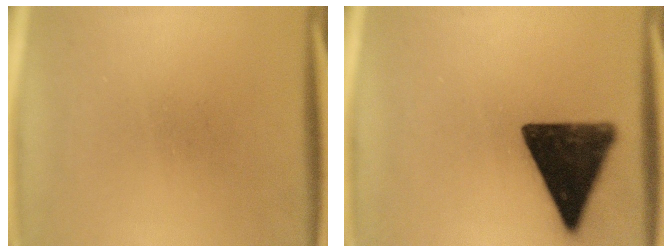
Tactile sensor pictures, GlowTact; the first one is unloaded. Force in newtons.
{"total": 15.0}